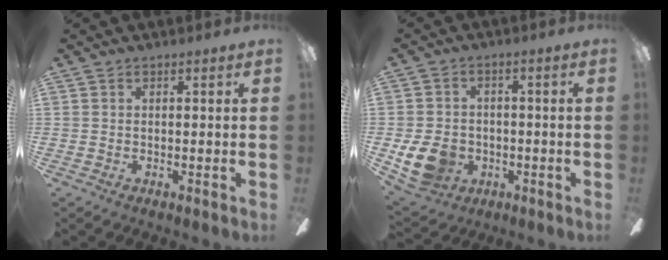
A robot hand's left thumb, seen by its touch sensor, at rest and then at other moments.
{"total": 10.6, "force": [-3.3, 8.3, 5.7], "torque": [-0.136, 0.015, -0.059]}